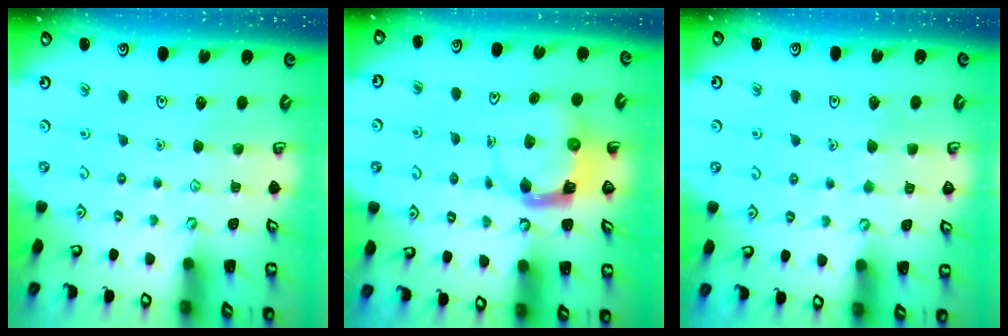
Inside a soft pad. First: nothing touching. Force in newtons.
{"total": 3.9, "press": 3.8, "slide": 0.6}
{"total": 3.6, "press": 3.6, "slide": 0.3}